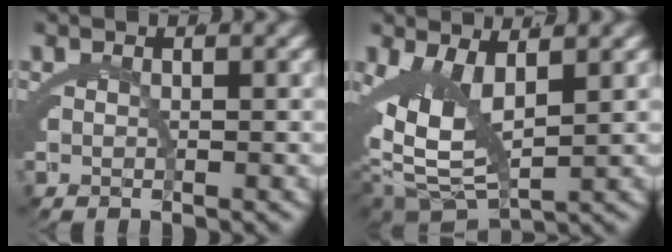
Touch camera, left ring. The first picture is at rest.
{"total": 9.0, "force": [-0.1, 5.6, 7.1], "torque": [-0.158, -0.045, 0.021]}